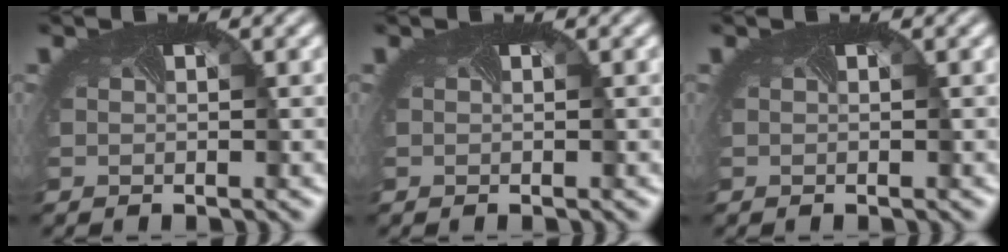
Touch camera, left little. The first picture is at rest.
{"total": 0.0}
{"total": 0.0}